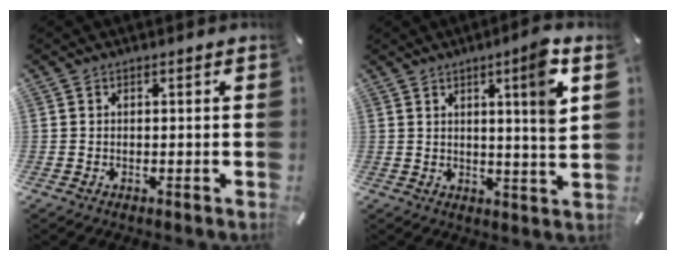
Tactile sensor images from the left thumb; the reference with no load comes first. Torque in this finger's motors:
{"motor_torque": [2.93, 2.08, 1.12, -0.05, 0.60]}